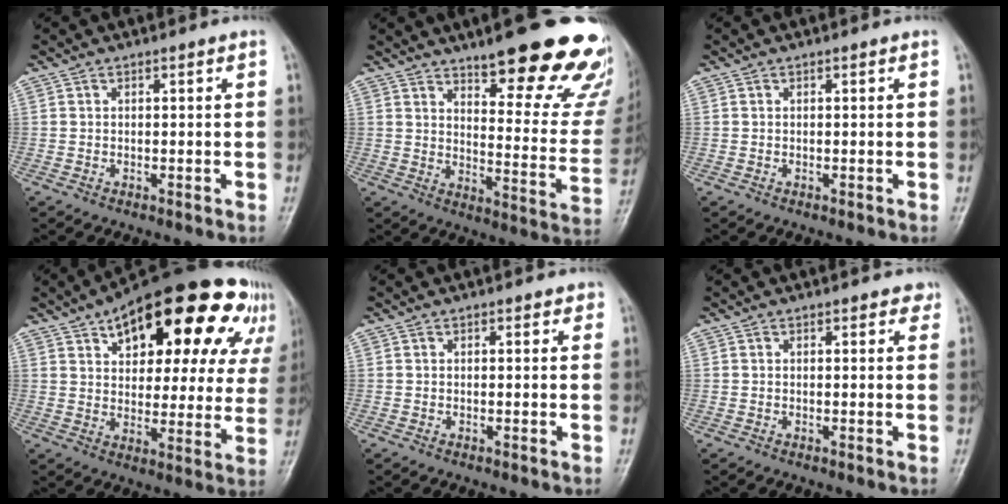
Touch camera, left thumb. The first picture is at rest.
{"total": 24.9, "force": [17.1, 6.8, 16.9], "torque": [-0.174, -0.091, 0.220]}
{"total": 0.0}
{"total": 27.6, "force": [14.1, 13.0, 19.8], "torque": [-0.237, 0.013, 0.199]}
{"total": 1.2, "force": [0.6, 0.8, 0.7], "torque": [0.006, 0.000, 0.002]}
{"total": 1.8, "force": [1.1, 1.1, 0.9], "torque": [0.010, -0.002, 0.006]}